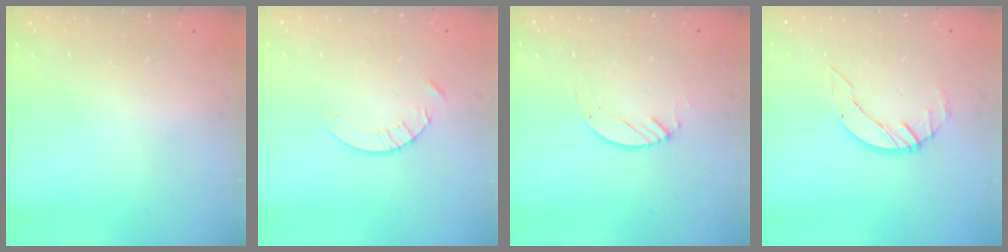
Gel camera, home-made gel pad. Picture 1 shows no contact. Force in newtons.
{"total": 3.8, "press": 3.7, "slide": 0.5}
{"total": 2.1, "press": 2.1, "slide": 0.2}
{"total": 3.6, "press": 3.6, "slide": 0.4}